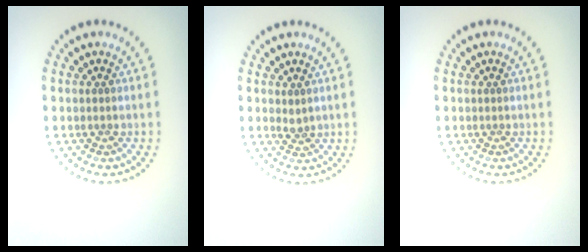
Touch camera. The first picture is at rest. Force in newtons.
{"total": 1.0, "press": 0.8, "slide": 0.6}
{"total": 0.0}